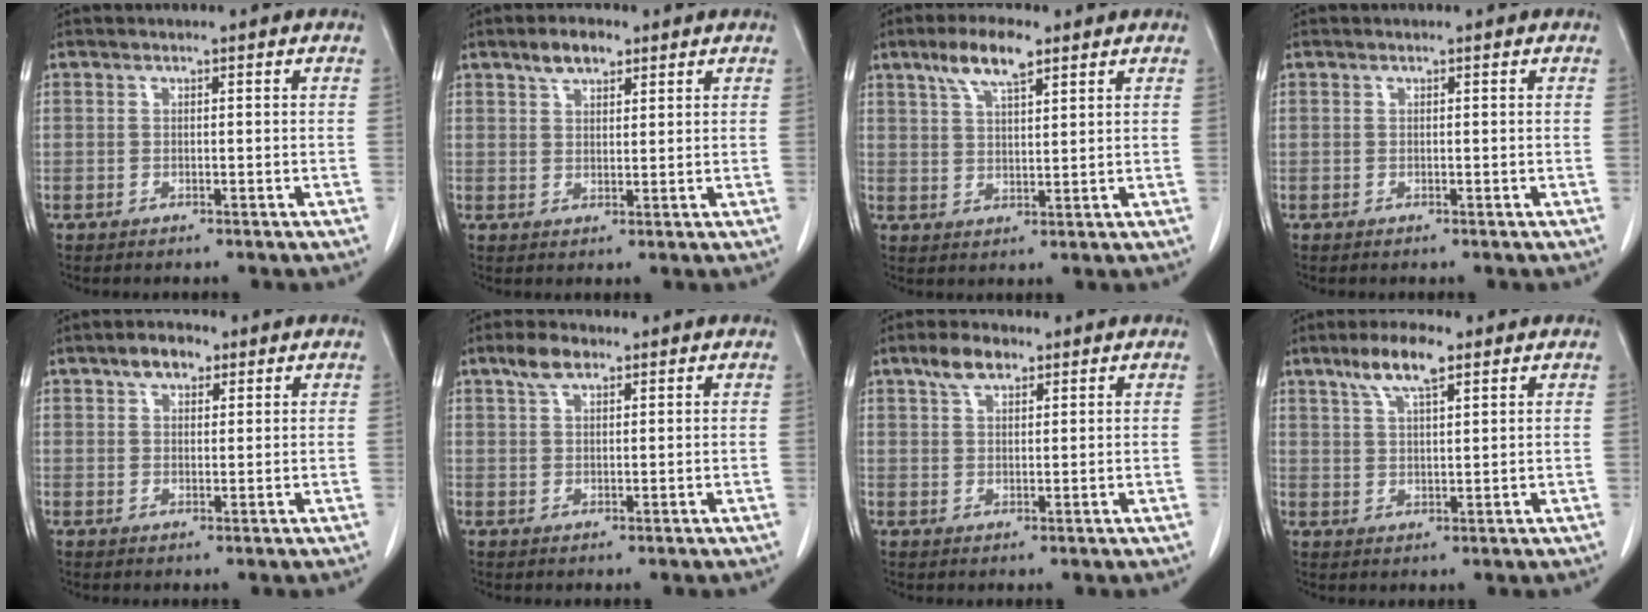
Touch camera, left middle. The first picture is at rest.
{"total": 4.0, "force": [2.7, 1.8, 2.4], "torque": [-0.046, 0.008, 0.049]}
{"total": 6.9, "force": [4.4, 1.7, 5.0], "torque": [-0.102, 0.011, 0.081]}
{"total": 0.0}
{"total": 4.0, "force": [2.4, 2.2, 2.3], "torque": [-0.042, 0.014, 0.040]}
{"total": 3.7, "force": [2.4, 1.6, 2.3], "torque": [-0.050, 0.010, 0.048]}
{"total": 4.4, "force": [2.9, 2.0, 2.7], "torque": [-0.057, 0.010, 0.057]}
{"total": 6.8, "force": [4.3, 1.5, 5.0], "torque": [-0.102, 0.011, 0.079]}